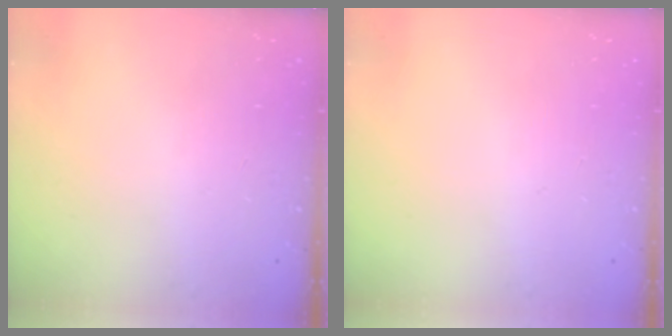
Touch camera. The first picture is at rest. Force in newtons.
{"total": 0.0}